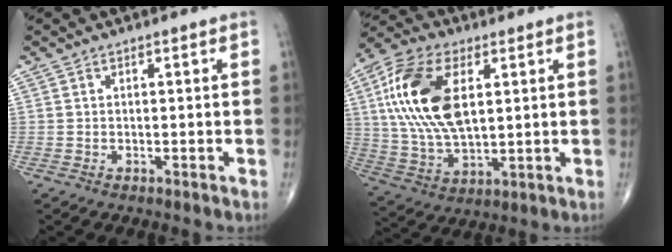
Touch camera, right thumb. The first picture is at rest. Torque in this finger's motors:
{"motor_torque": [1.03, 3.98, 2.13, 0.30, 0.25]}